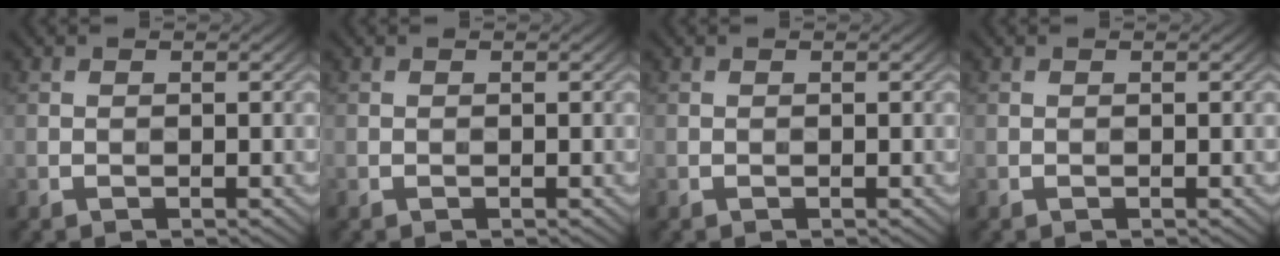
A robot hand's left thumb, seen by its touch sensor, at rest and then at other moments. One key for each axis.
{"total": 0.0}
{"total": 0.0}
{"total": 0.0}